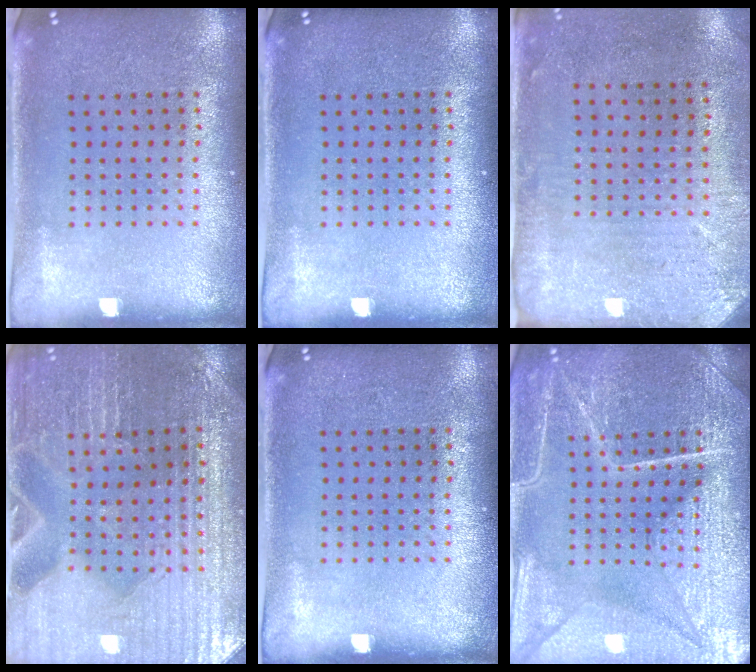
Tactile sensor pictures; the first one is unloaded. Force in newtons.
{"total": 0.0}
{"total": 3.0, "press": 2.4, "slide": 1.8}
{"total": 2.9, "press": 2.8, "slide": 0.3}
{"total": 0.0}
{"total": 7.0, "press": 6.9, "slide": 0.8}